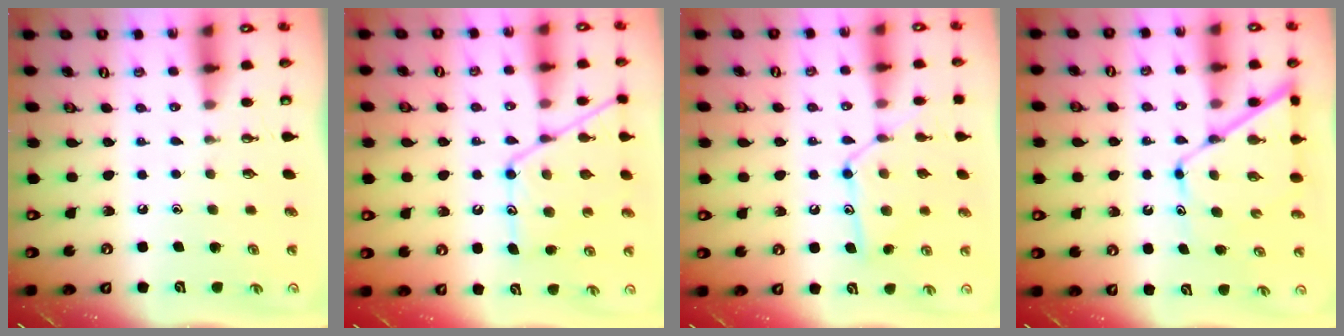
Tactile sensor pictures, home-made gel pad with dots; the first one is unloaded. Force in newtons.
{"total": 14.0, "press": 14.0, "slide": 1.0}
{"total": 12.2, "press": 12.2, "slide": 0.8}
{"total": 11.1, "press": 11.0, "slide": 1.0}